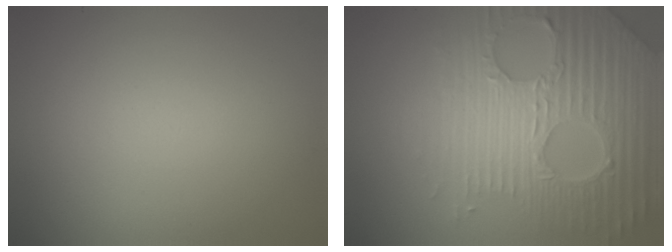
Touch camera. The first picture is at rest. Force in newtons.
{"total": 7.4, "press": 7.1, "slide": 1.8}